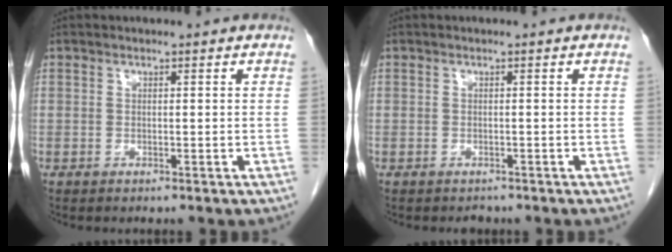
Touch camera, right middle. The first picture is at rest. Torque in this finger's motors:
{"motor_torque": [-0.05, 0.06, -0.04, -0.01]}